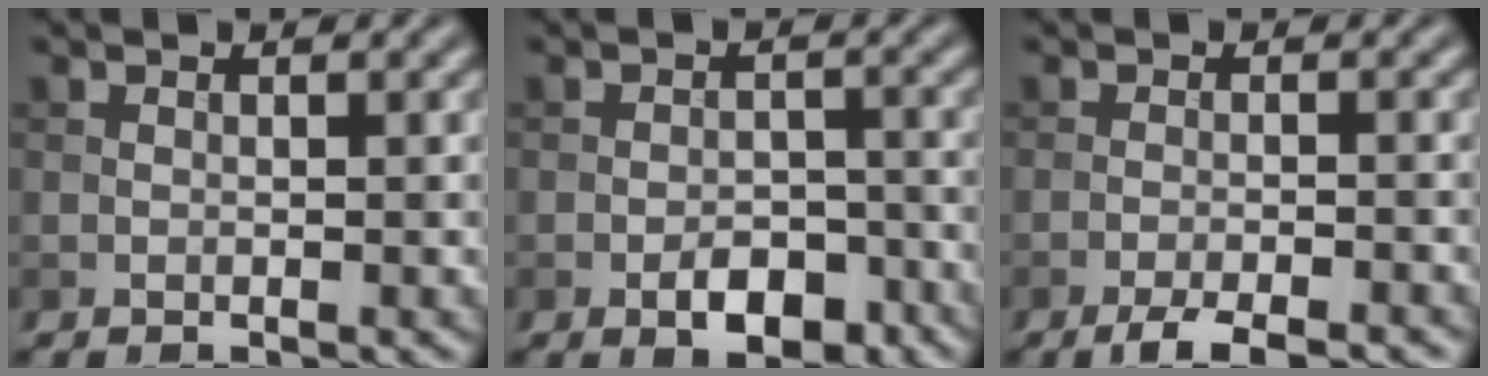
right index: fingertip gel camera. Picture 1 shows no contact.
{"total": 4.0, "force": [-2.1, 2.1, 2.6], "torque": [-0.034, 0.000, -0.032]}
{"total": 3.5, "force": [-2.7, 0.6, 2.2], "torque": [-0.038, -0.001, -0.049]}